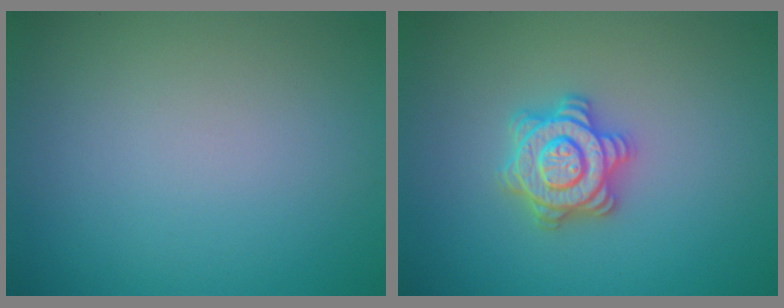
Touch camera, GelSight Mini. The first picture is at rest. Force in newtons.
{"total": 3.7, "press": 3.6, "slide": 0.6}